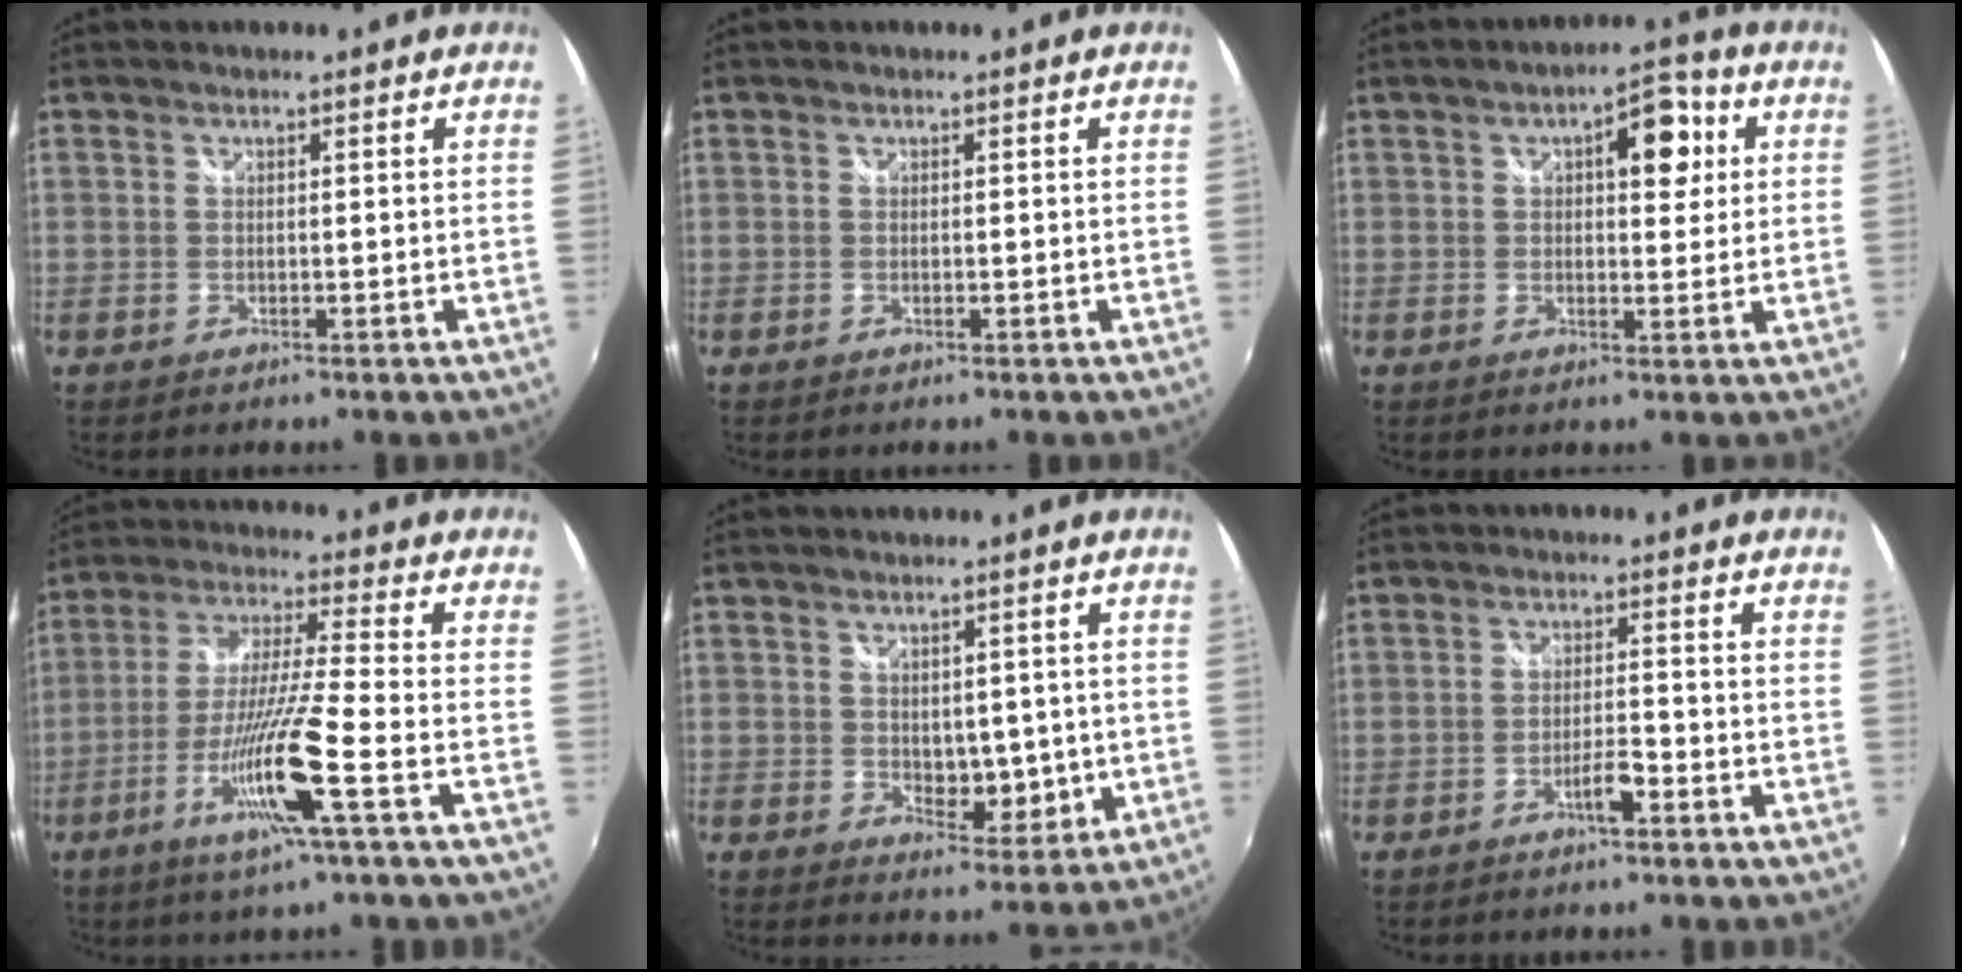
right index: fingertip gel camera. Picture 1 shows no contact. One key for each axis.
{"total": 0.0}
{"total": 7.7, "fx": 2.4, "fy": 3.7, "fz": 6.4, "tx": -0.089, "ty": 0.021, "tz": 0.033}
{"total": 14.1, "fx": -6.2, "fy": -1.0, "fz": 12.6, "tx": -0.260, "ty": -0.016, "tz": -0.120}
{"total": 6.5, "fx": -0.1, "fy": 4.1, "fz": 5.0, "tx": -0.072, "ty": -0.011, "tz": 0.008}
{"total": 3.5, "fx": -2.3, "fy": 0.4, "fz": 2.7, "tx": -0.055, "ty": 0.003, "tz": -0.040}